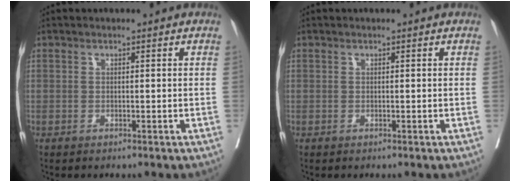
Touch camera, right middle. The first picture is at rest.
{"total": 0.0}